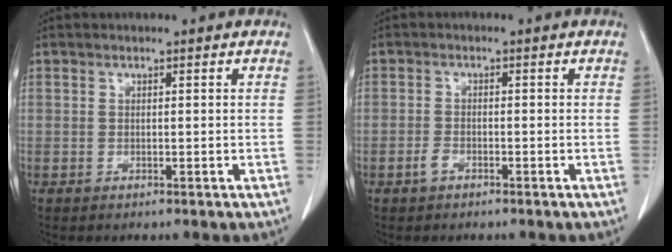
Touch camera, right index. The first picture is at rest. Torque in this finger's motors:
{"motor_torque": [0.06, -0.13, -0.05, -0.06]}